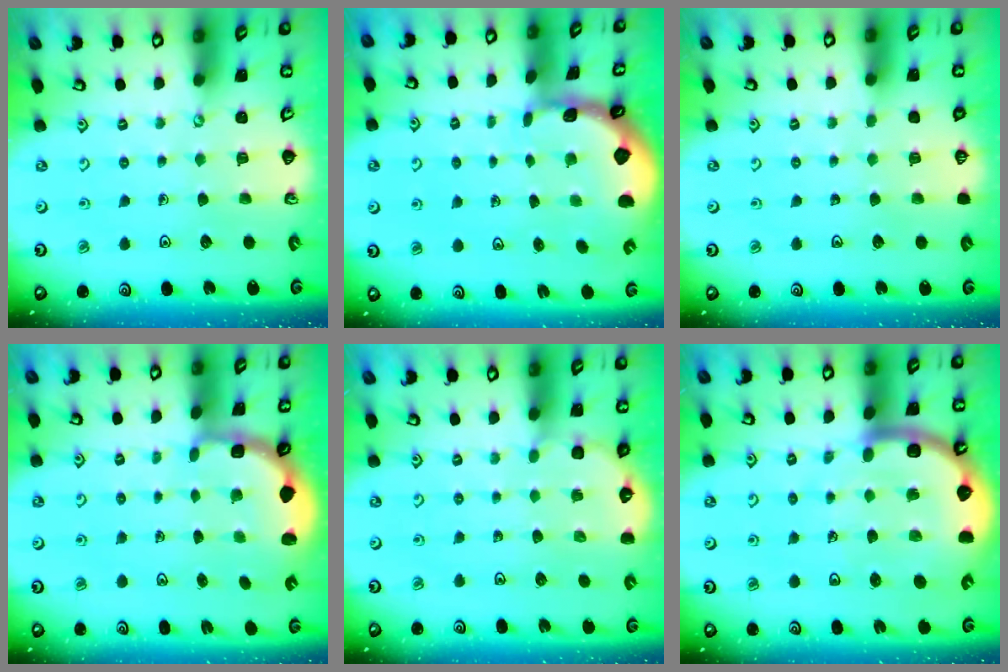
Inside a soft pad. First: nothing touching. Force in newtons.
{"total": 1.0, "press": 1.0, "slide": 0.1}
{"total": 0.0}
{"total": 2.5, "press": 2.2, "slide": 1.1}
{"total": 3.1, "press": 2.6, "slide": 1.7}
{"total": 11.5, "press": 10.9, "slide": 3.4}